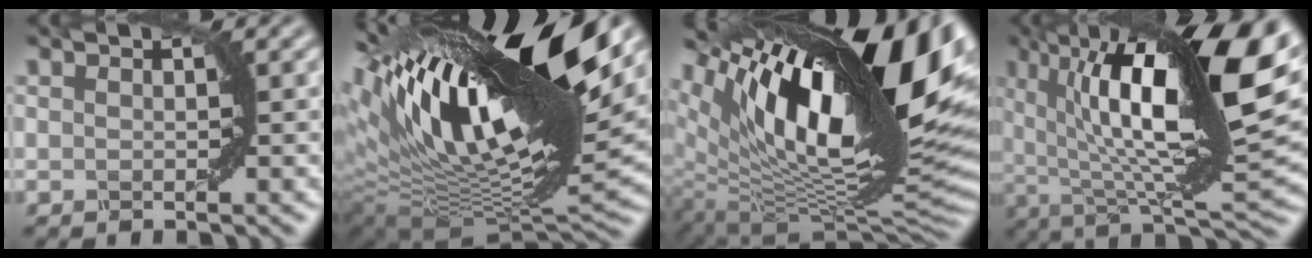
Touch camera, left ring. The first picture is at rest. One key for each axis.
{"total": 17.8, "fx": 7.0, "fy": 6.6, "fz": 14.9, "tx": -0.275, "ty": 0.021, "tz": 0.120}
{"total": 17.7, "fx": 7.0, "fy": 6.6, "fz": 14.8, "tx": -0.247, "ty": 0.003, "tz": 0.128}
{"total": 17.6, "fx": 5.3, "fy": 5.7, "fz": 15.8, "tx": -0.247, "ty": 0.002, "tz": 0.090}